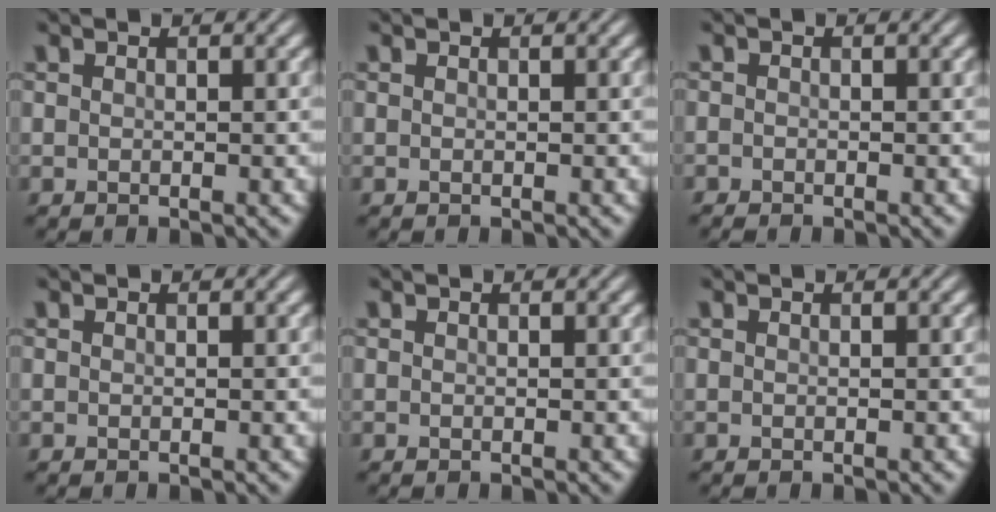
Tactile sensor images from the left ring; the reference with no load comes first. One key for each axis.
{"total": 0.0}
{"total": 0.7, "fx": -0.7, "fy": 0.3, "fz": 0.1, "tx": 0.002, "ty": -0.004, "tz": -0.015}
{"total": 0.0}
{"total": 0.0}
{"total": 0.0}